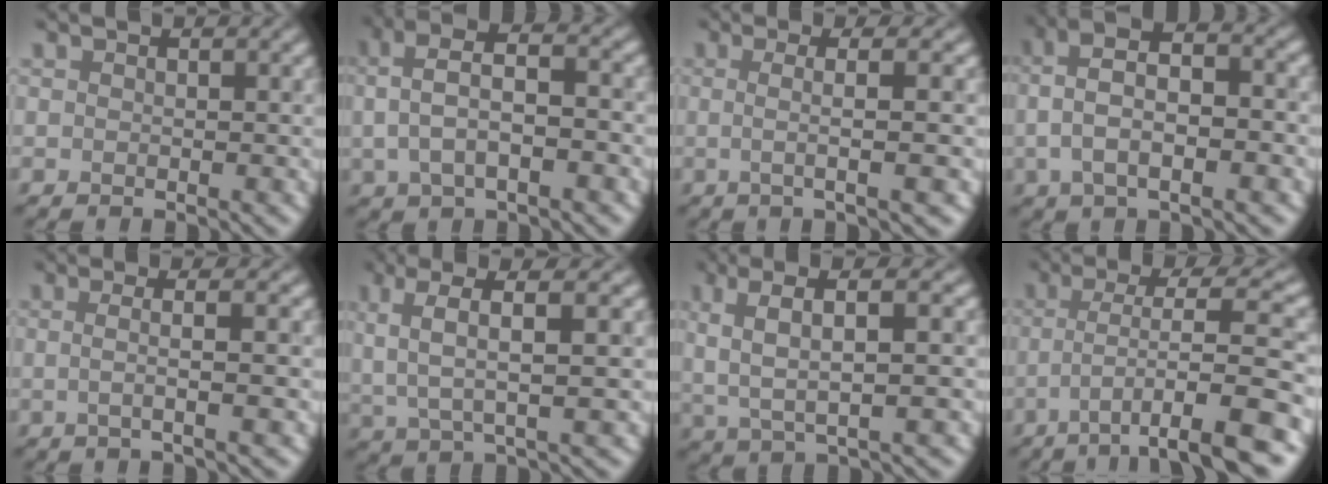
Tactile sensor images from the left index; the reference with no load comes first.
{"total": 5.5, "force": [0.1, 2.7, 4.9], "torque": [-0.095, 0.019, -0.001]}
{"total": 4.5, "force": [0.0, 1.1, 4.3], "torque": [-0.059, 0.002, -0.005]}
{"total": 6.9, "force": [0.0, 3.2, 6.1], "torque": [-0.117, 0.017, -0.003]}
{"total": 3.9, "force": [0.3, 1.4, 3.6], "torque": [-0.041, 0.003, -0.015]}
{"total": 5.6, "force": [2.4, 1.2, 4.9], "torque": [-0.094, 0.013, 0.046]}
{"total": 5.7, "force": [2.1, 1.4, 5.1], "torque": [-0.094, 0.014, 0.038]}
{"total": 9.2, "force": [-3.2, 1.6, 8.5], "torque": [-0.129, 0.022, -0.049]}